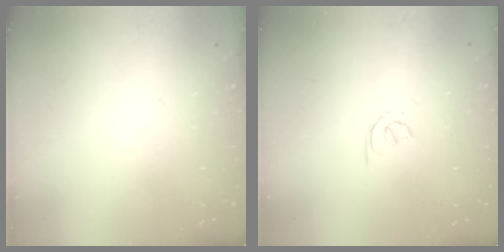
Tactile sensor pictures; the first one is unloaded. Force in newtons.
{"total": 1.2, "press": 1.2, "slide": 0.4}